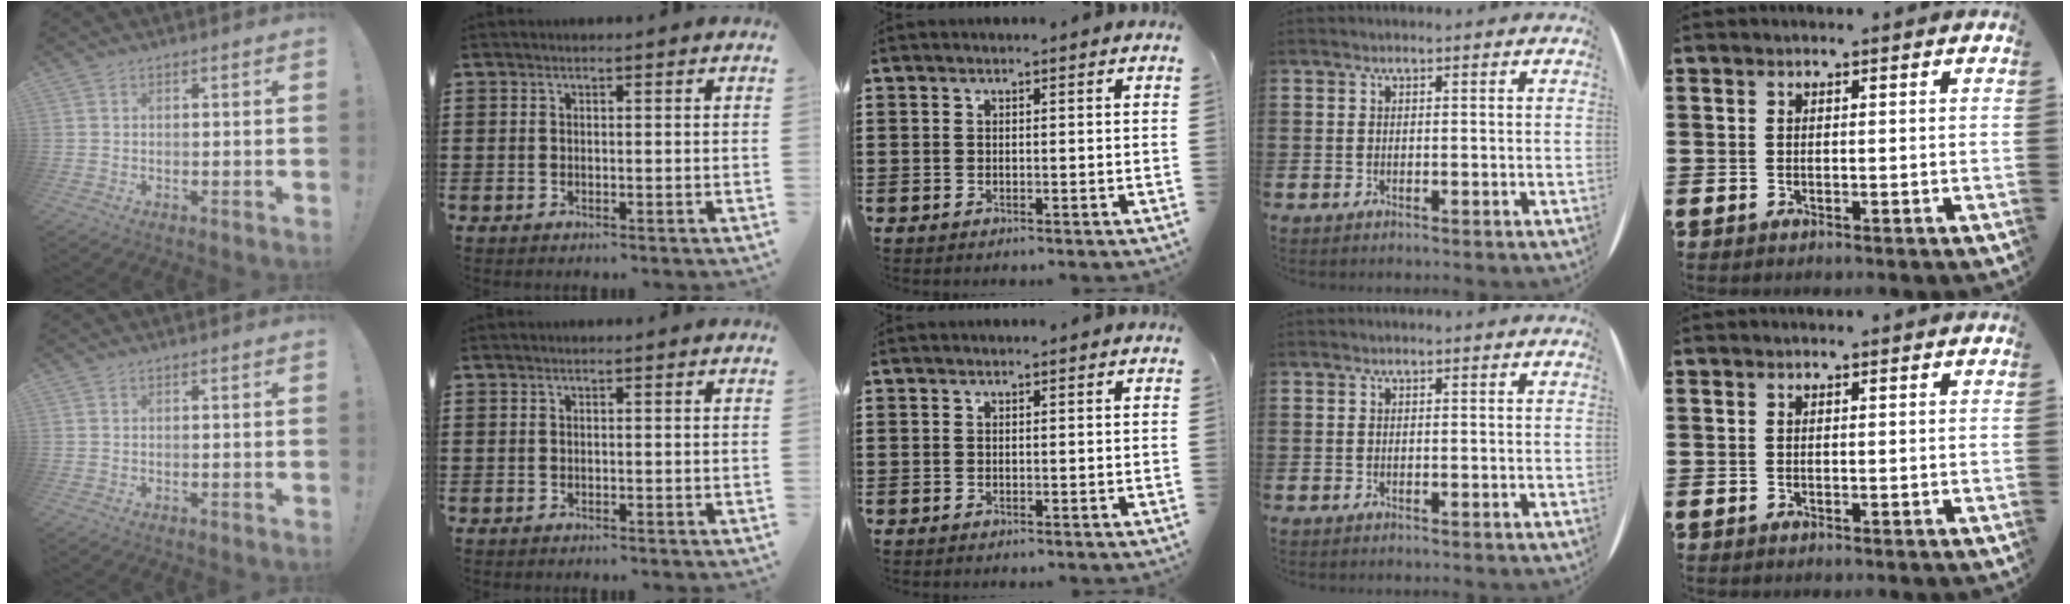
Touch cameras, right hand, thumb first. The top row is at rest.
{}